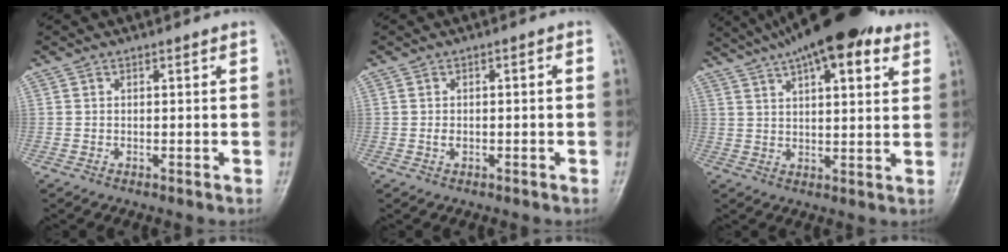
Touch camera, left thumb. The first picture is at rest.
{"total": 1.8, "force": [-0.4, 1.0, 1.5], "torque": [-0.027, 0.014, -0.006]}
{"total": 17.8, "force": [11.2, 6.1, 12.5], "torque": [-0.178, 0.002, 0.171]}